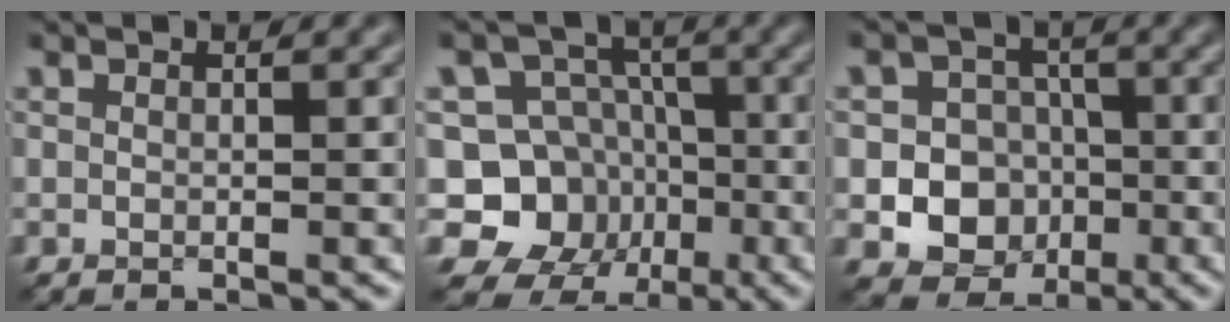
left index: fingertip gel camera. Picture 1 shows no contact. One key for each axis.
{"total": 9.5, "fx": -3.5, "fy": 8.2, "fz": 3.1, "tx": -0.044, "ty": 0.016, "tz": -0.090}
{"total": 10.3, "fx": -3.1, "fy": 9.3, "fz": 3.4, "tx": -0.030, "ty": -0.012, "tz": -0.072}